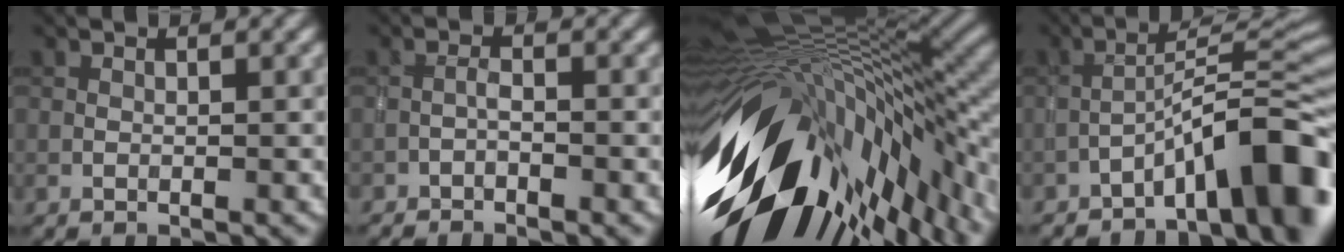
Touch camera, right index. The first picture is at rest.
{"total": 1.5, "force": [-1.3, 0.3, 0.6], "torque": [-0.014, -0.001, -0.029]}
{"total": 18.7, "force": [-4.5, 7.2, 16.6], "torque": [-0.281, -0.030, -0.074]}
{"total": 10.4, "force": [-6.4, 2.2, 7.9], "torque": [-0.102, 0.029, -0.103]}